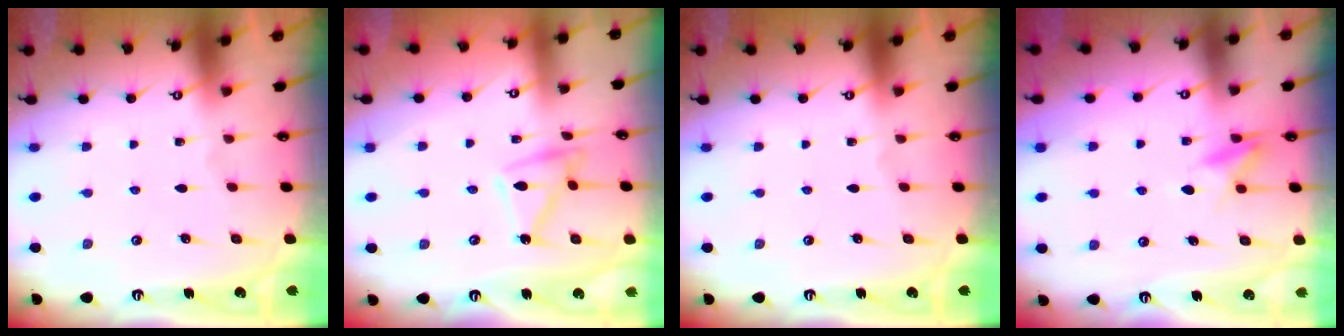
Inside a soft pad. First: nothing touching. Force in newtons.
{"total": 11.4, "press": 11.4, "slide": 0.4}
{"total": 0.0}
{"total": 9.2, "press": 9.1, "slide": 1.2}